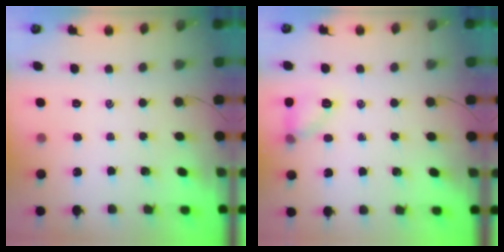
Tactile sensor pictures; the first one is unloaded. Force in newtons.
{"total": 8.3, "press": 8.3, "slide": 0.3}